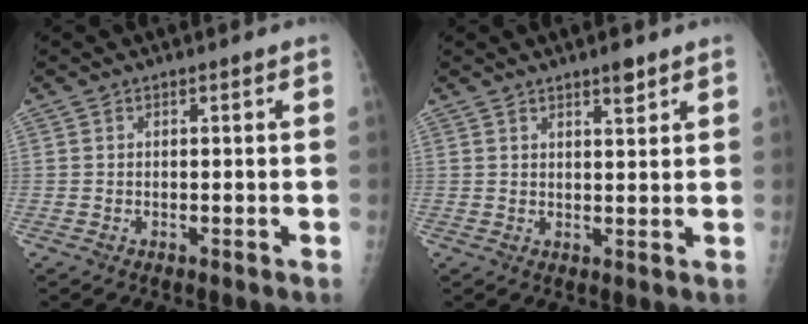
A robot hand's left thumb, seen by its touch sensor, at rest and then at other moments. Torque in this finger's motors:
{"motor_torque": [-0.04, 0.55, 0.10, 0.00, 0.02]}